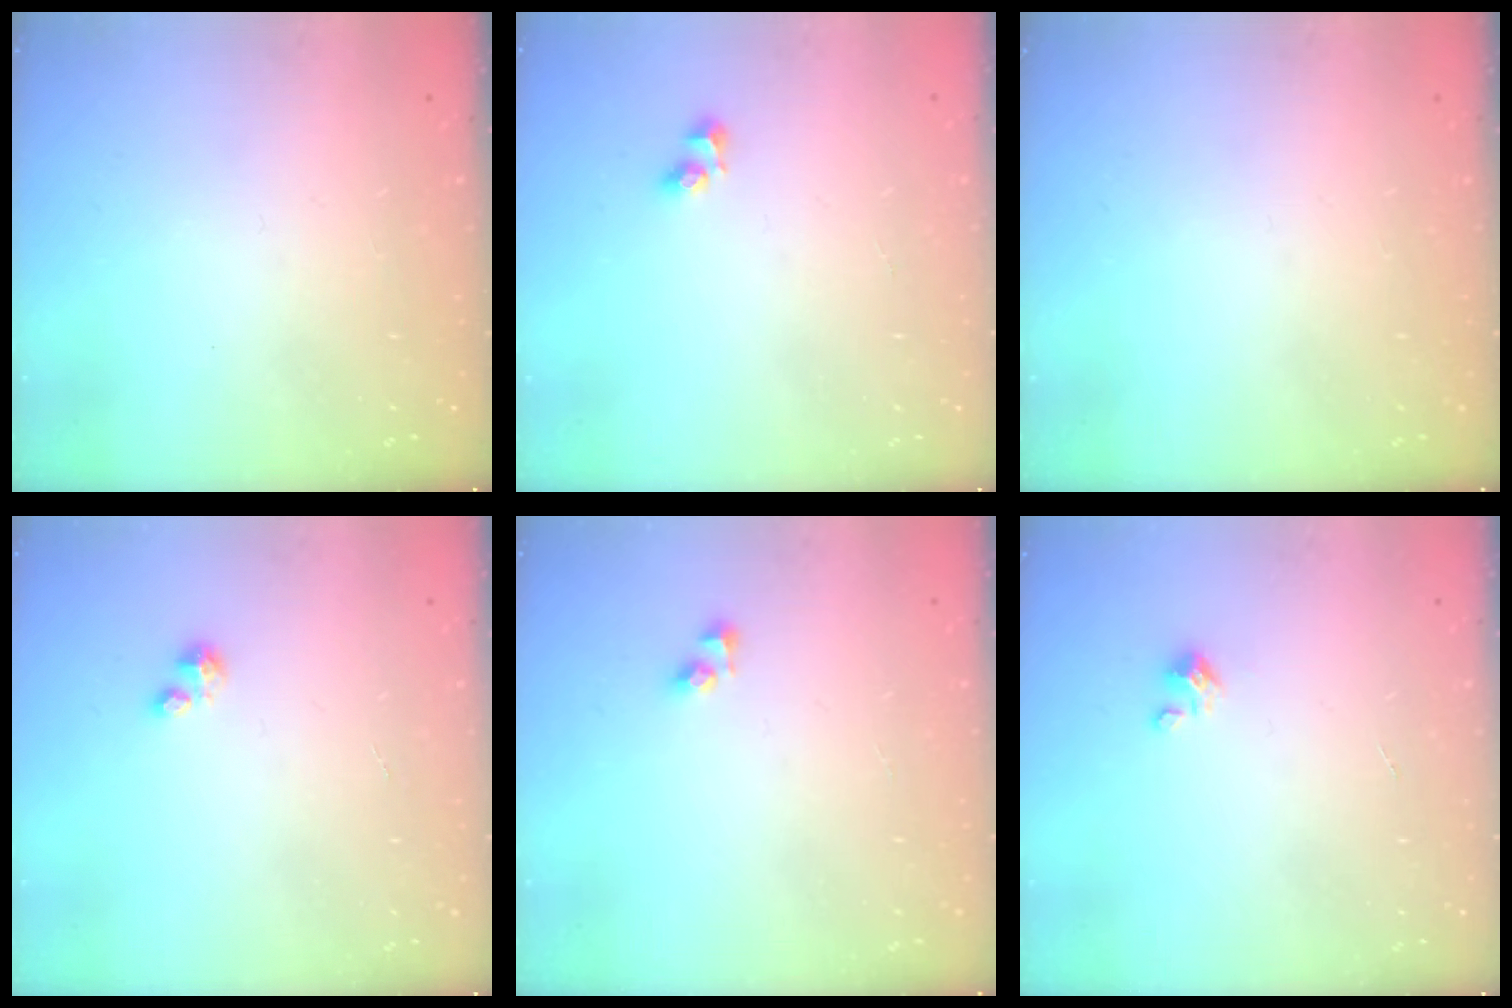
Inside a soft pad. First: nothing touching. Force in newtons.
{"total": 4.6, "press": 4.3, "slide": 1.8}
{"total": 0.0}
{"total": 0.9, "press": 0.9, "slide": 0.3}
{"total": 3.8, "press": 3.8, "slide": 0.2}
{"total": 1.5, "press": 1.5, "slide": 0.1}